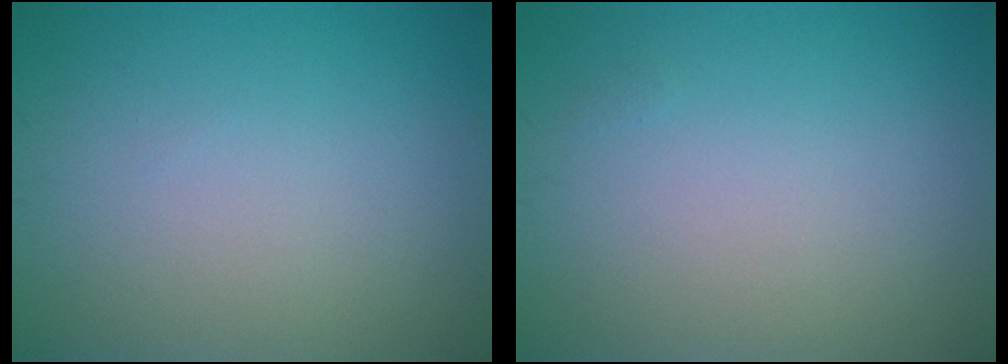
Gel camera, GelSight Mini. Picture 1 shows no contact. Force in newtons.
{"total": 0.0}